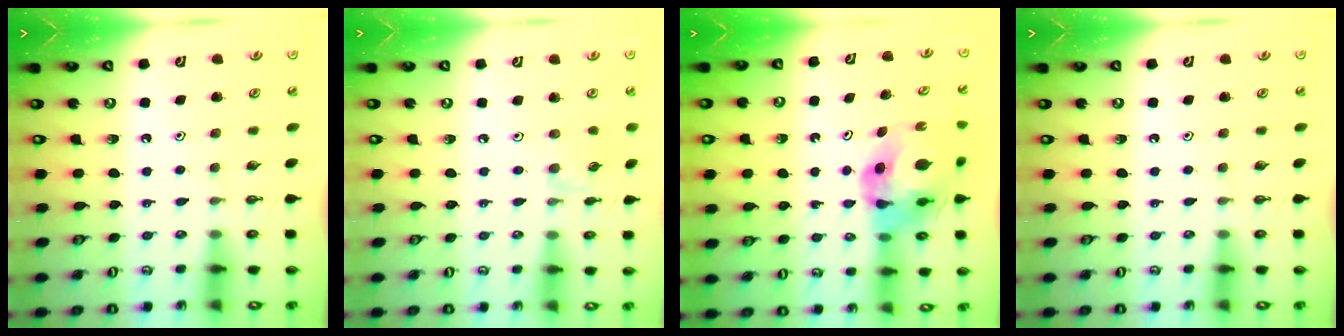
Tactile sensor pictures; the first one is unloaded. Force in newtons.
{"total": 1.7, "press": 1.7, "slide": 0.4}
{"total": 10.1, "press": 10.0, "slide": 1.1}
{"total": 0.0}